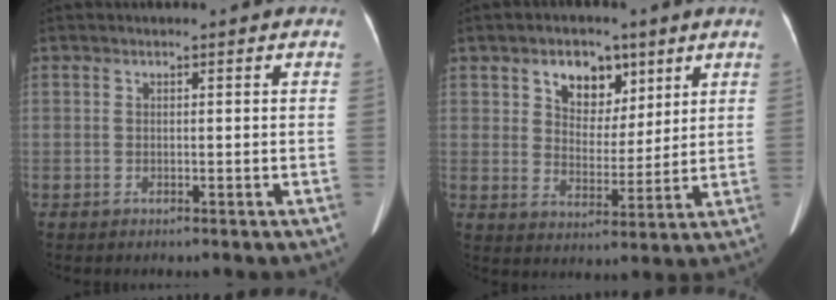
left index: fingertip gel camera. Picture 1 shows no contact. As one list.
[{"total": 7.6, "force": [4.1, 4.8, 4.2], "torque": [-0.066, 0.015, 0.070]}]